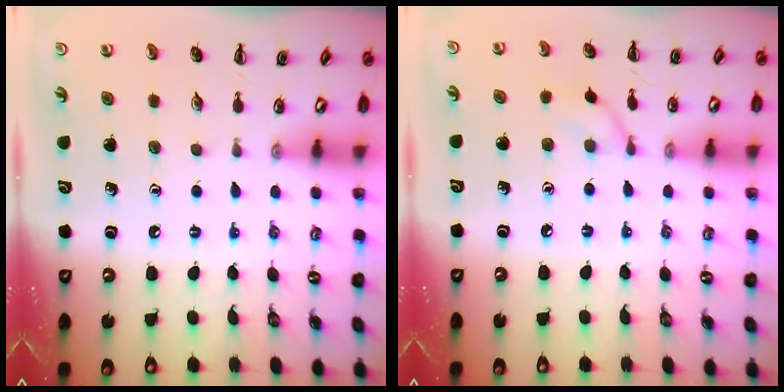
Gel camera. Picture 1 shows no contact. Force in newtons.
{"total": 5.2, "press": 5.1, "slide": 1.2}